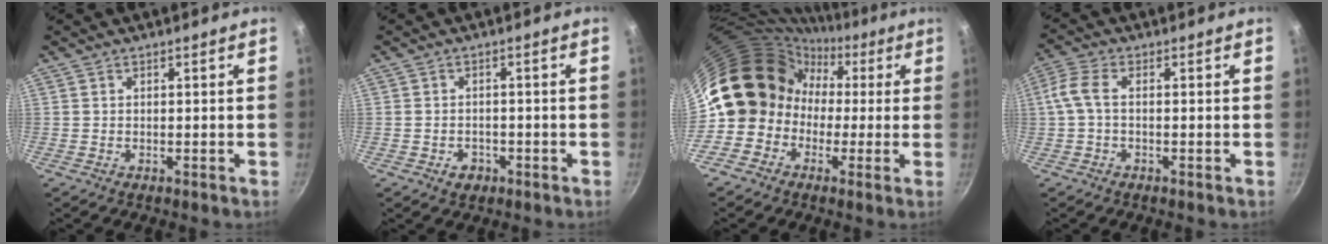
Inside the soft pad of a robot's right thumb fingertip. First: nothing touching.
{"total": 3.0, "force": [-1.4, 2.3, 1.3], "torque": [-0.013, 0.014, -0.015]}
{"total": 14.8, "force": [-1.0, 13.5, 5.9], "torque": [-0.043, 0.059, -0.036]}
{"total": 4.7, "force": [-0.2, 2.4, 4.0], "torque": [-0.101, 0.018, -0.014]}